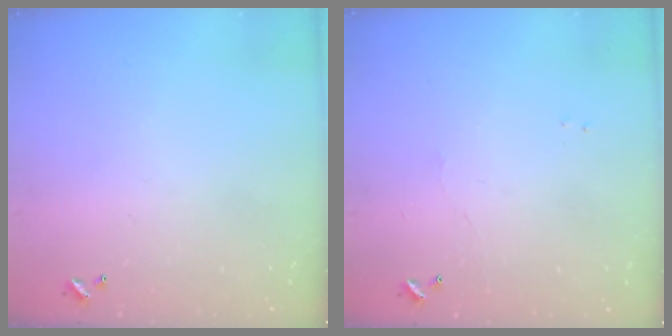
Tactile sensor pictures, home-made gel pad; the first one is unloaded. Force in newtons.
{"total": 1.2, "press": 1.1, "slide": 0.3}